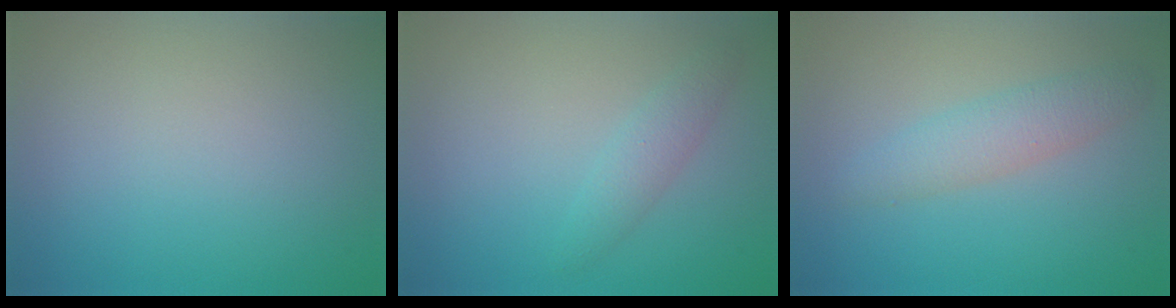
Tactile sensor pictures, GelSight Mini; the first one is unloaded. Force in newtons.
{"total": 1.7, "press": 1.7, "slide": 0.0}
{"total": 2.6, "press": 2.6, "slide": 0.1}